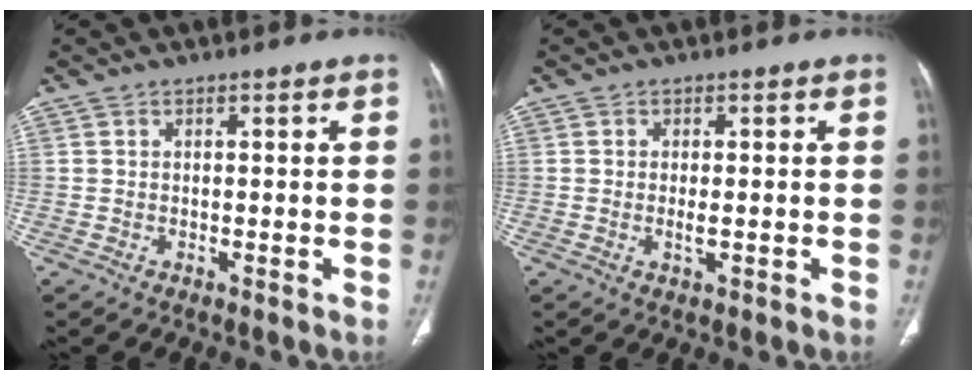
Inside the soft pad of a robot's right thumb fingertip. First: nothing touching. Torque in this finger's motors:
{"motor_torque": [-0.30, -0.49, -0.39, 0.08, -0.03]}